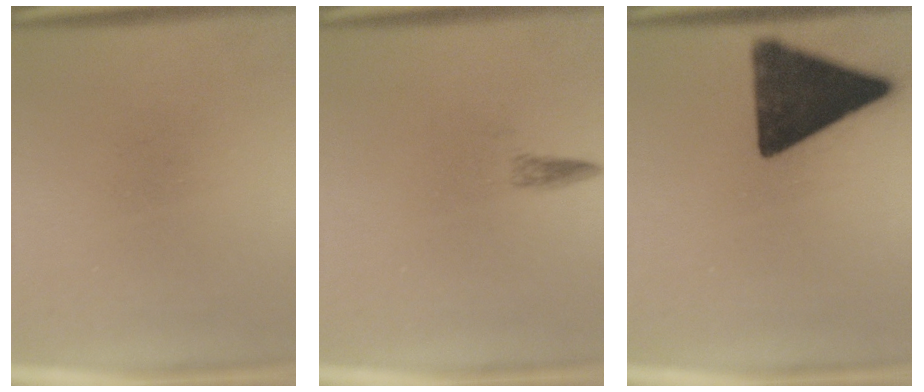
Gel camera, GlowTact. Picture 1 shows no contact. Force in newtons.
{"total": 1.2}
{"total": 15.9}